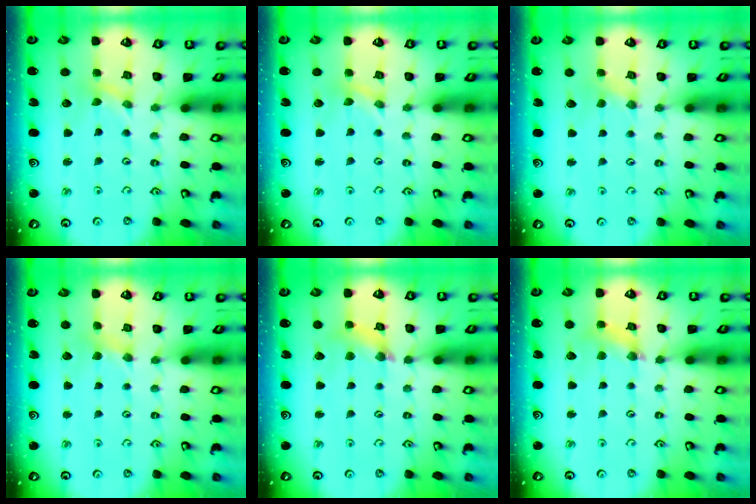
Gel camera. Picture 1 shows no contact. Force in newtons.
{"total": 0.0}
{"total": 0.0}
{"total": 1.9, "press": 1.9, "slide": 0.4}
{"total": 6.7, "press": 6.7, "slide": 0.6}
{"total": 4.0, "press": 4.0, "slide": 0.4}